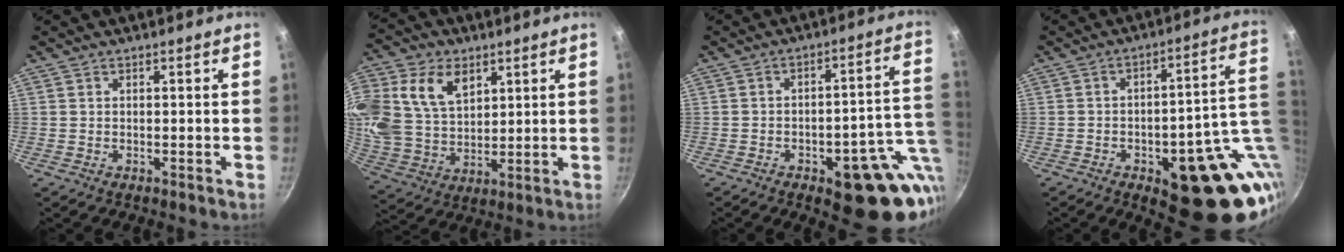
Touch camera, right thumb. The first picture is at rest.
{"total": 19.4, "force": [7.4, 13.5, 11.7], "torque": [-0.252, -0.004, 0.148]}
{"total": 17.9, "force": [-4.8, 7.5, 15.5], "torque": [-0.136, 0.020, -0.057]}
{"total": 22.6, "force": [-4.4, 9.6, 20.0], "torque": [-0.185, 0.011, -0.046]}